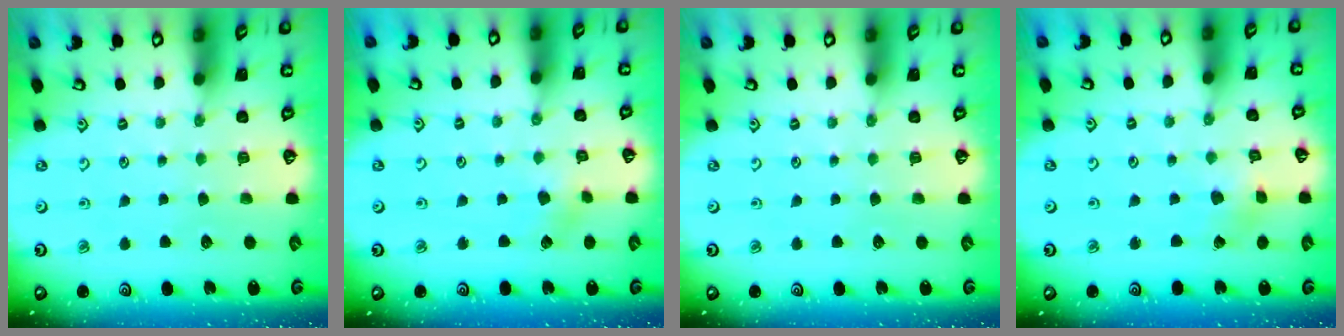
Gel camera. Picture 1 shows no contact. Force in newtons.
{"total": 2.7, "press": 2.7, "slide": 0.4}
{"total": 0.0}
{"total": 2.1, "press": 2.1, "slide": 0.2}